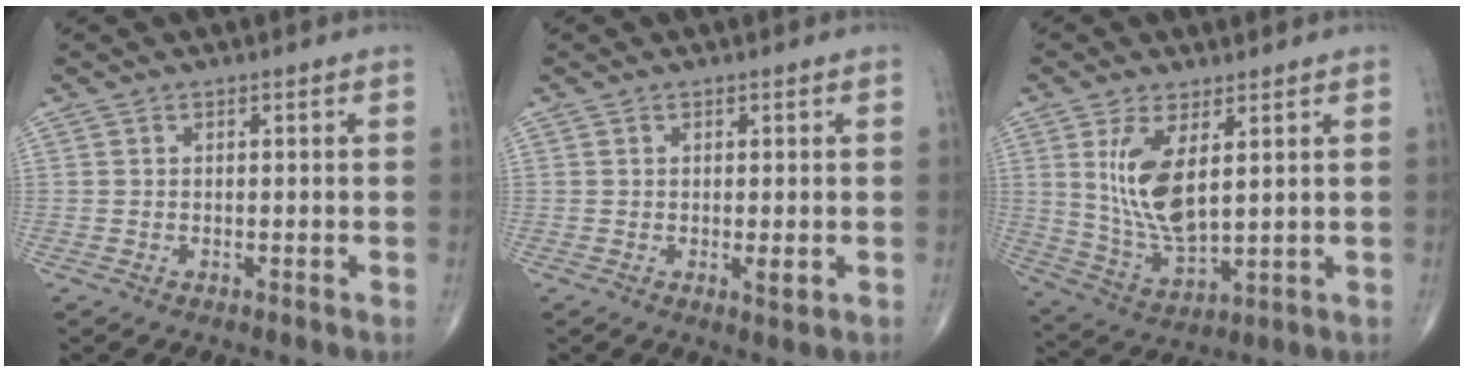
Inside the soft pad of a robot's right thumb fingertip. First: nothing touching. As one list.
[{"total": 1.9, "force": [-0.3, 0.6, 1.8], "torque": [-0.030, -0.006, -0.004]}, {"total": 11.4, "force": [3.1, 4.8, 9.8], "torque": [-0.192, -0.026, 0.076]}]